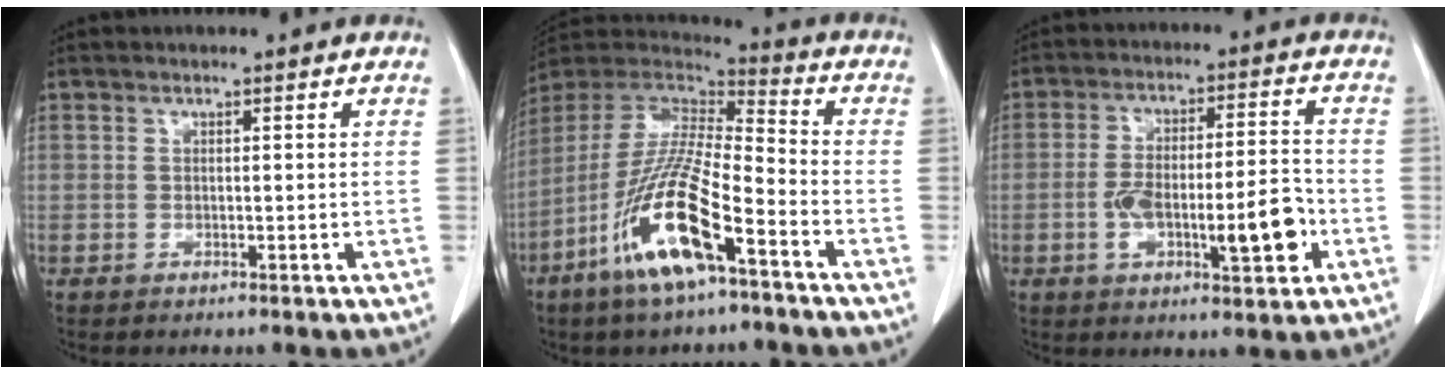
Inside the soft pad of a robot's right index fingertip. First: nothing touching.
{"total": 17.3, "force": [-8.6, 2.7, 14.7], "torque": [-0.320, -0.029, -0.163]}
{"total": 12.3, "force": [-3.4, 3.0, 11.4], "torque": [-0.191, 0.014, -0.048]}